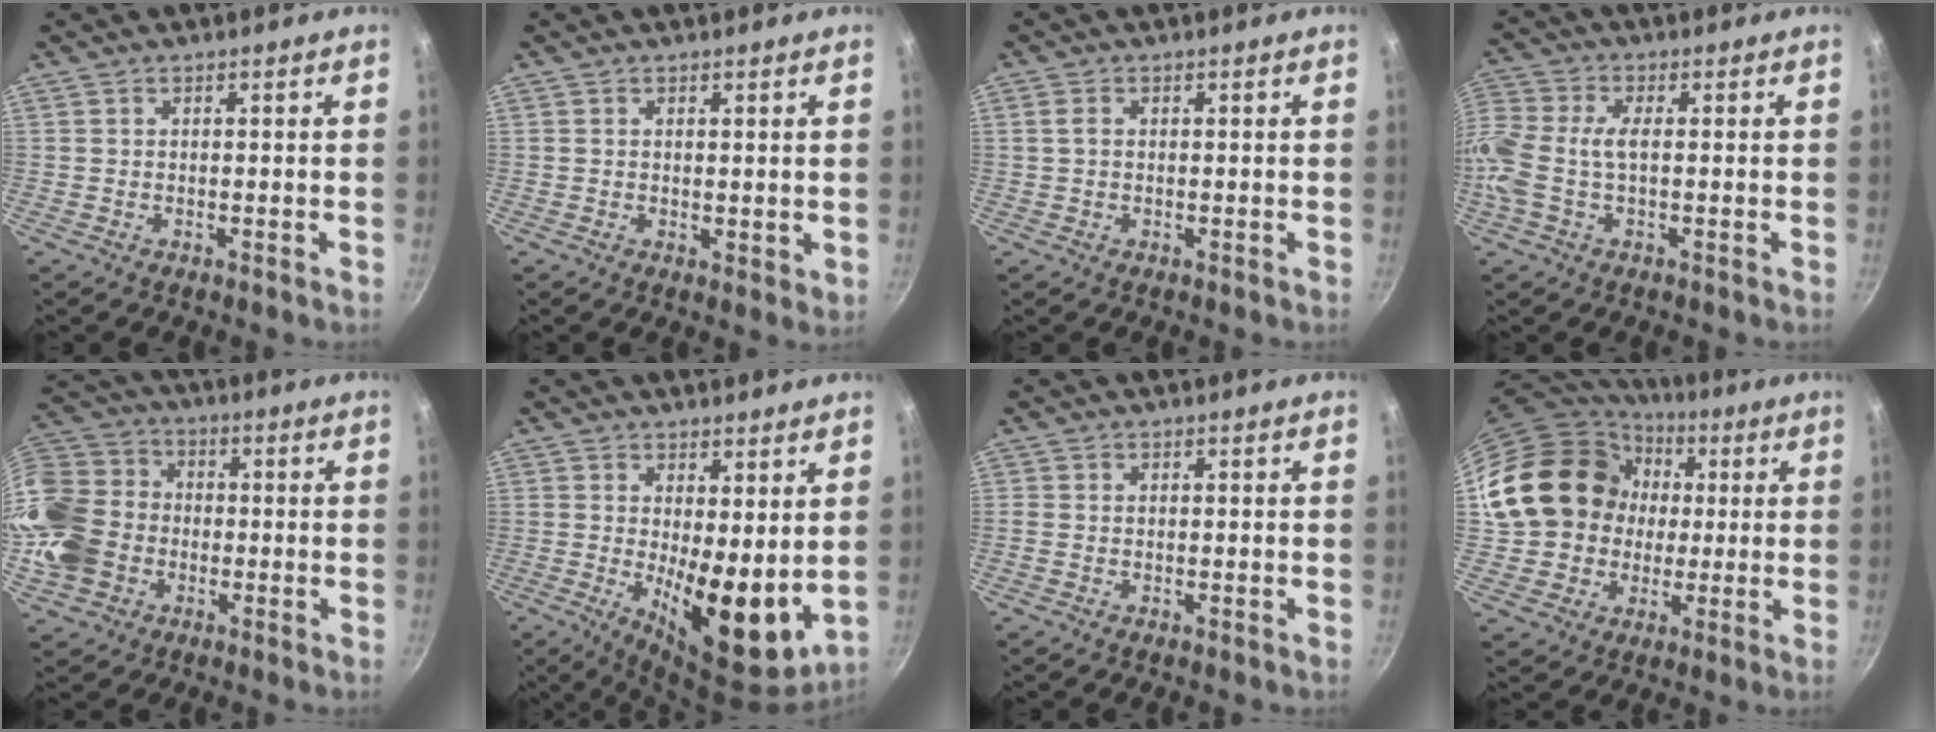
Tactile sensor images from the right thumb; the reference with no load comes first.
{"total": 1.7, "force": [0.9, 0.8, 1.2], "torque": [-0.012, -0.012, 0.010]}
{"total": 1.6, "force": [0.3, 1.1, 1.2], "torque": [-0.024, 0.003, 0.004]}
{"total": 10.8, "force": [-0.6, 5.7, 9.1], "torque": [-0.213, 0.018, -0.028]}
{"total": 17.8, "force": [-3.3, 14.6, 9.5], "torque": [-0.196, 0.042, -0.068]}
{"total": 12.7, "force": [0.7, 4.8, 11.7], "torque": [-0.152, -0.038, 0.018]}
{"total": 0.8, "force": [-0.1, 0.6, 0.4], "torque": [-0.010, 0.003, -0.003]}
{"total": 18.6, "force": [1.8, 16.5, 8.4], "torque": [-0.131, 0.035, 0.036]}